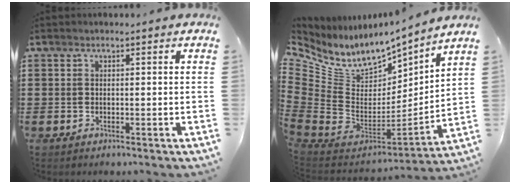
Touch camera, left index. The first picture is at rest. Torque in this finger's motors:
{"motor_torque": [2.04, -0.10, 0.03, 0.01]}